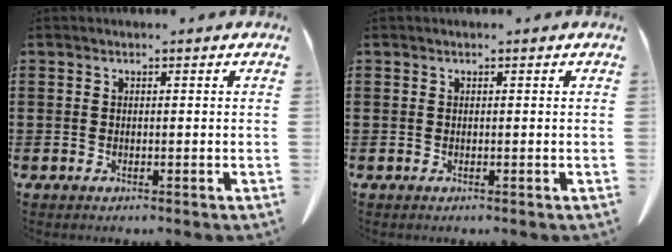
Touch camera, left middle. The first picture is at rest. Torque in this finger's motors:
{"motor_torque": [0.00, 0.00, 0.00, 0.00]}